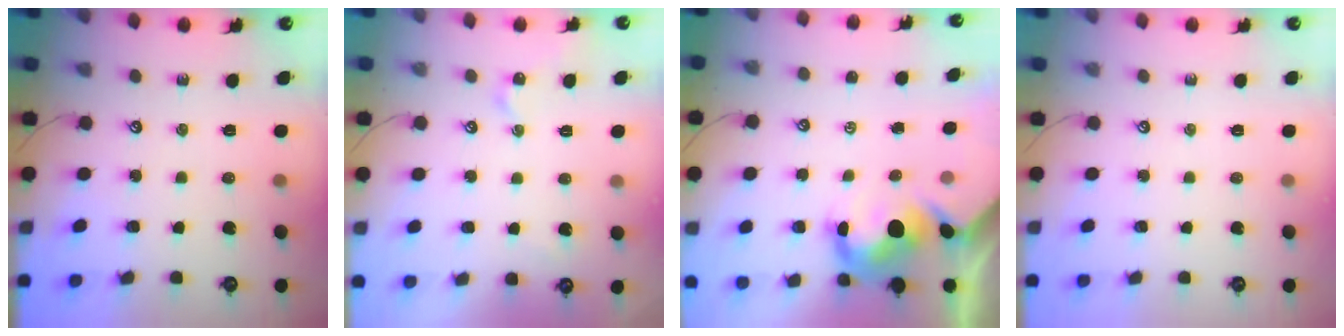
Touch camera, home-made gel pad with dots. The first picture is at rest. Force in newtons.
{"total": 2.3, "press": 2.3, "slide": 0.2}
{"total": 6.8, "press": 6.7, "slide": 1.0}
{"total": 0.0}